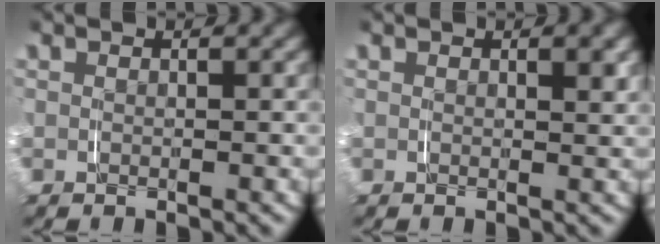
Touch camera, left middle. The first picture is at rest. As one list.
[{"total": 0.8, "force": [0.4, 0.1, 0.6], "torque": [-0.006, 0.000, 0.006]}]